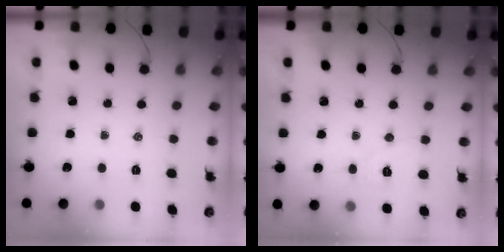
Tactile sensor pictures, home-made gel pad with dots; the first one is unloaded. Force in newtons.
{"total": 5.3, "press": 5.2, "slide": 1.1}